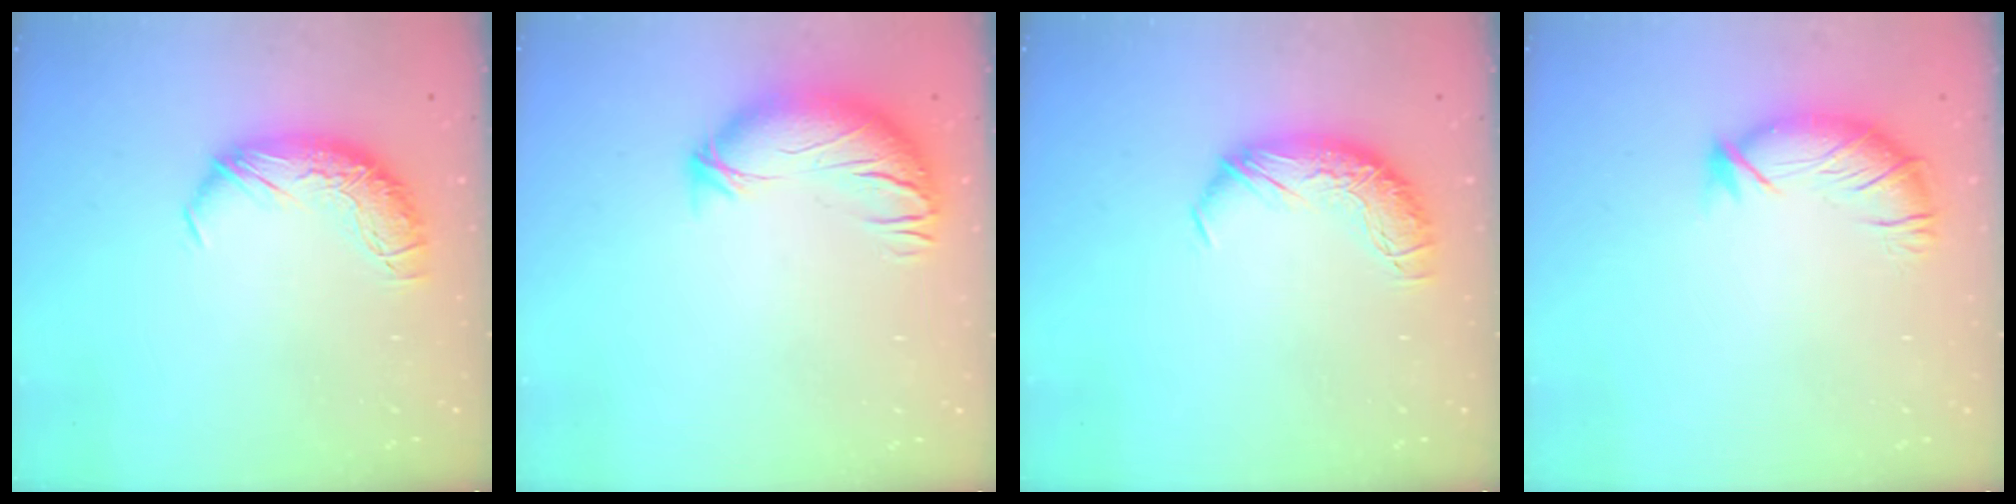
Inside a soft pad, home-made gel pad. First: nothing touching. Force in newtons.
{"total": 3.6, "press": 2.9, "slide": 2.1}
{"total": 0.0}
{"total": 2.9, "press": 2.0, "slide": 2.2}